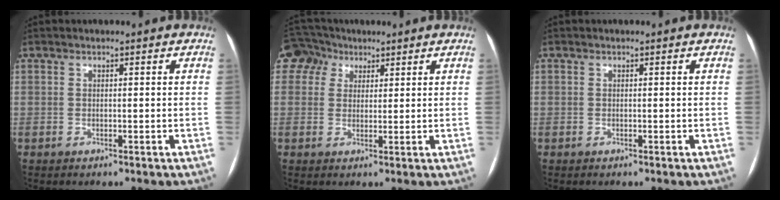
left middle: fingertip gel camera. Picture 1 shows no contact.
{"total": 5.2, "force": [2.6, 4.4, 0.7], "torque": [-0.023, 0.027, 0.052]}
{"total": 0.0}